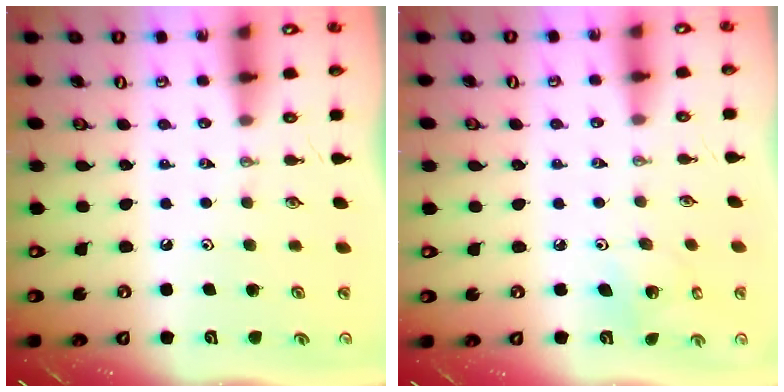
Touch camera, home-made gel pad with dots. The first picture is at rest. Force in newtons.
{"total": 3.7, "press": 3.6, "slide": 0.3}